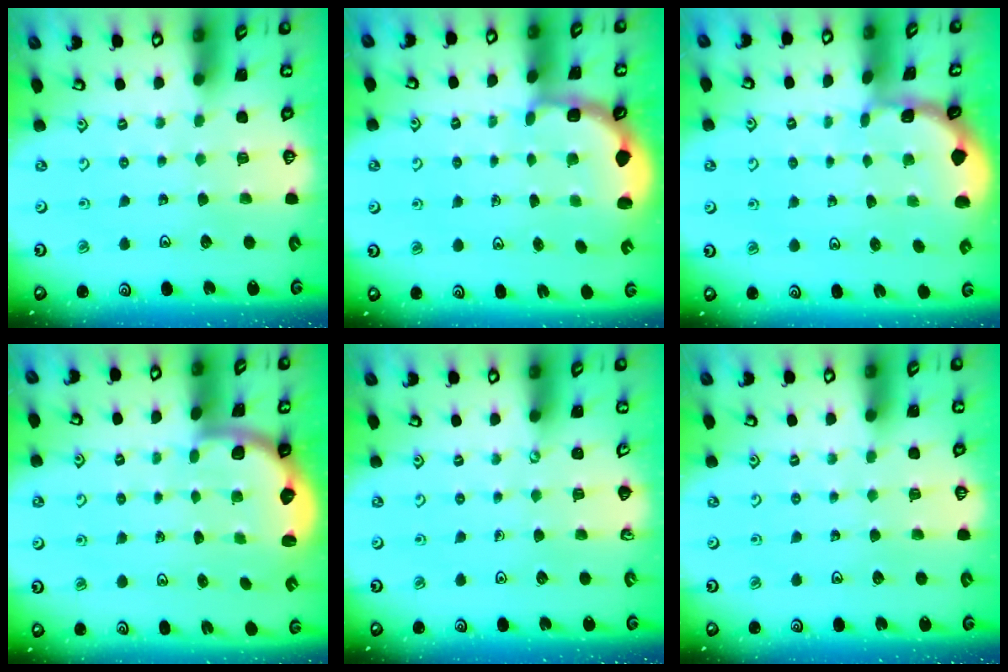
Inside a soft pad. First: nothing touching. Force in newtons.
{"total": 3.0, "press": 2.1, "slide": 2.2}
{"total": 1.1, "press": 1.1, "slide": 0.1}
{"total": 2.1, "press": 1.9, "slide": 1.0}
{"total": 0.0}
{"total": 0.0}